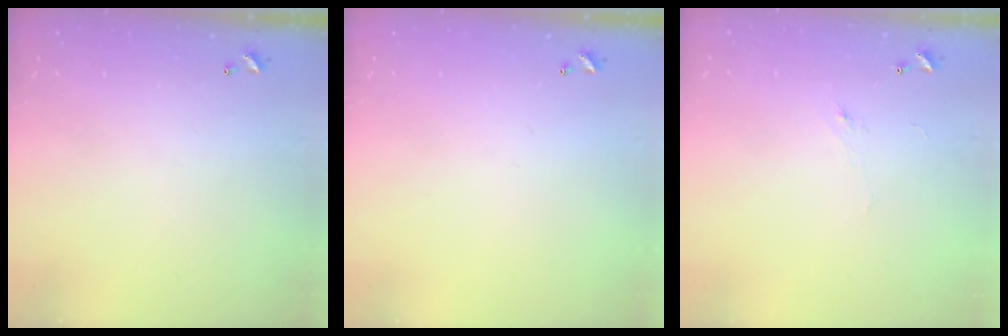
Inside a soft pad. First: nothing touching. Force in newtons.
{"total": 0.0}
{"total": 1.2, "press": 0.8, "slide": 0.8}